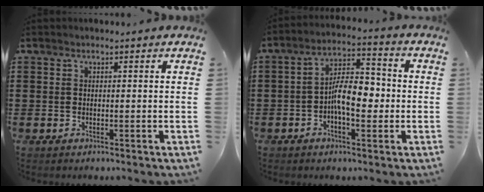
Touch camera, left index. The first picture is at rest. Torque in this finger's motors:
{"motor_torque": [1.31, 0.02, 0.56, 0.17]}